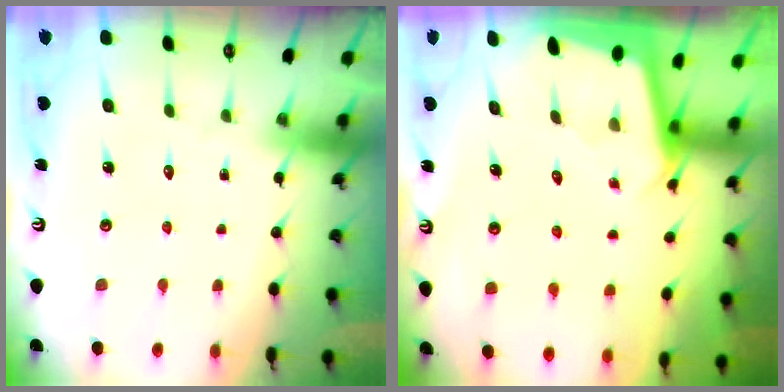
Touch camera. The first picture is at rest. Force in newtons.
{"total": 1.8, "press": 1.8, "slide": 0.1}